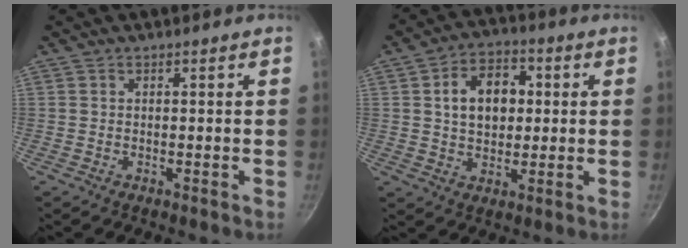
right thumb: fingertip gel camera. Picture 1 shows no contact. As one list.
[{"total": 10.8, "force": [1.7, 7.6, 7.4], "torque": [-0.086, 0.011, 0.021]}]